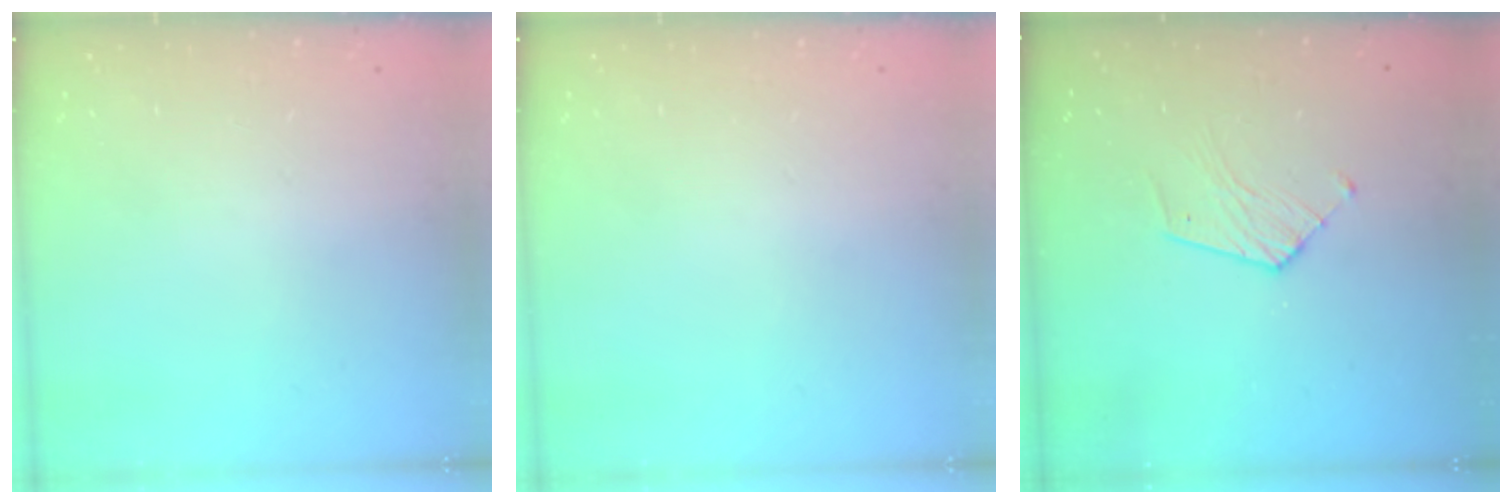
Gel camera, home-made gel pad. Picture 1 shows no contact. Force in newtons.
{"total": 0.0}
{"total": 6.4, "press": 6.4, "slide": 0.5}